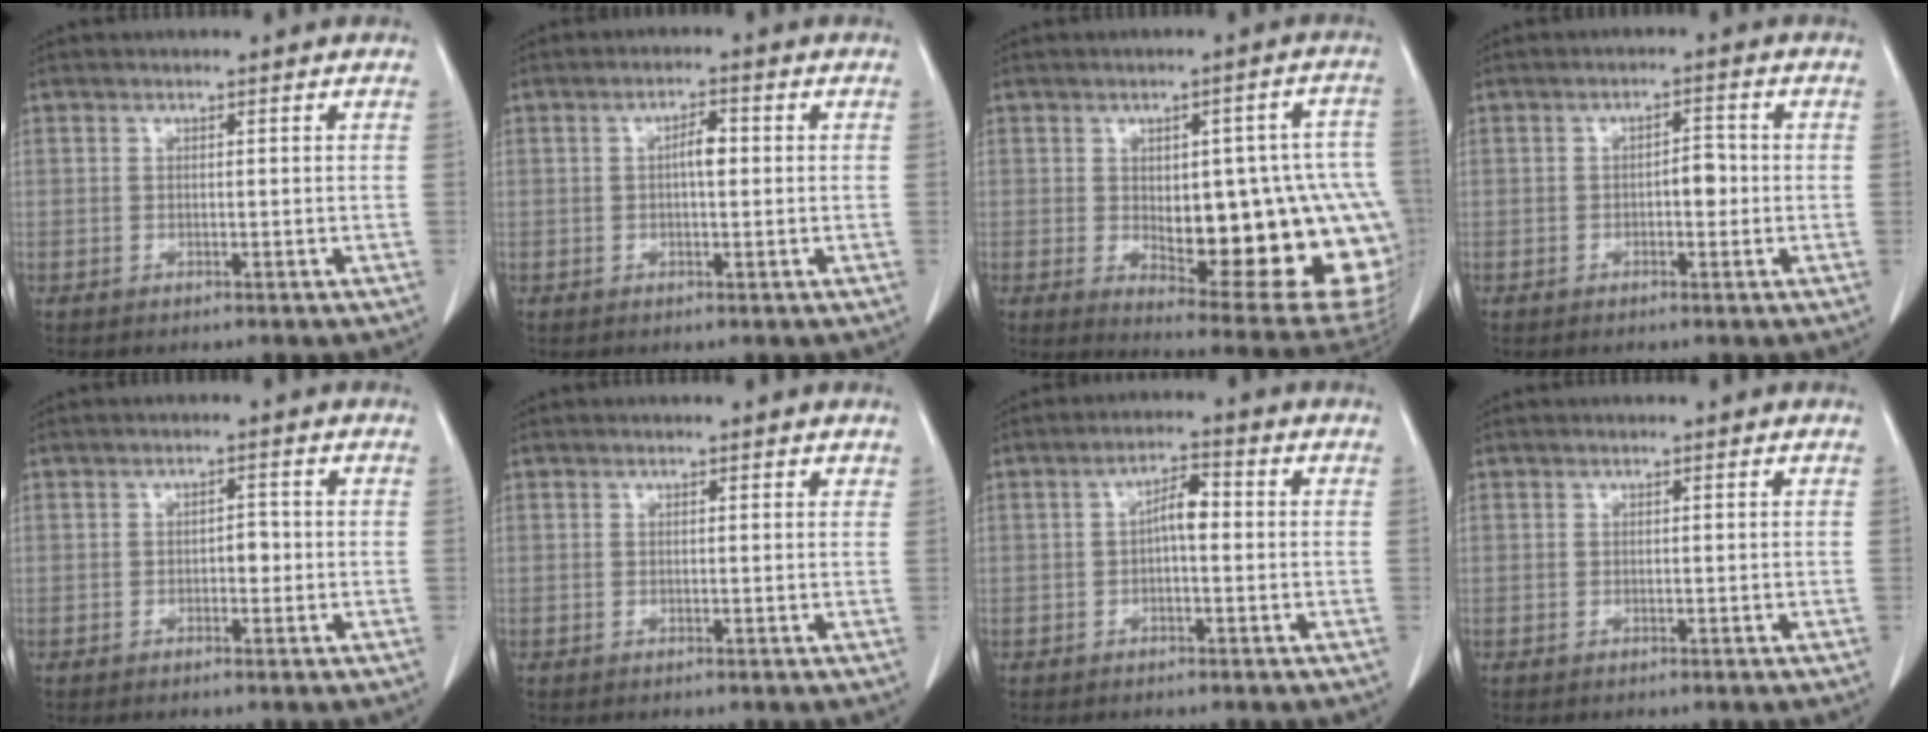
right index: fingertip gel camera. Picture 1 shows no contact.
{"total": 2.8, "force": [0.2, 0.9, 2.7], "torque": [-0.046, 0.005, 0.002]}
{"total": 23.7, "force": [-3.0, 7.6, 22.3], "torque": [-0.206, 0.019, -0.006]}
{"total": 2.7, "force": [-0.3, 1.3, 2.4], "torque": [-0.024, 0.008, -0.003]}
{"total": 1.8, "force": [-0.2, 1.0, 1.4], "torque": [-0.011, 0.007, -0.002]}
{"total": 0.7, "force": [0.6, 0.3, 0.3], "torque": [-0.004, 0.000, 0.004]}
{"total": 3.8, "force": [-0.1, 1.3, 3.6], "torque": [-0.063, 0.015, -0.003]}
{"total": 0.0}